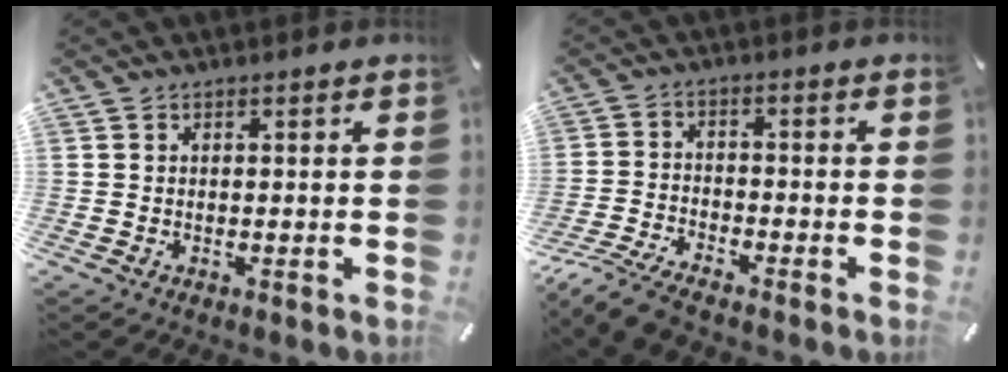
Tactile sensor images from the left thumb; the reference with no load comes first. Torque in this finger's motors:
{"motor_torque": [-0.23, 0.30, 0.18, 0.18, 0.00]}